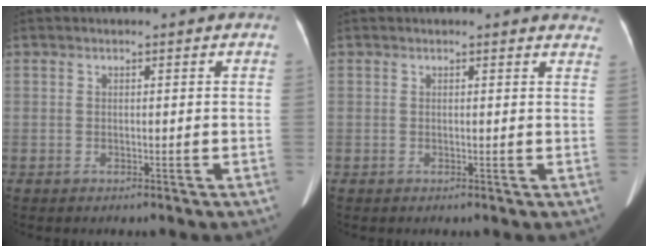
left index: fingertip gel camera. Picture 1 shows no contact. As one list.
[{"total": 4.8, "force": [4.7, 1.0, 0.5], "torque": [0.013, -0.017, 0.018]}]